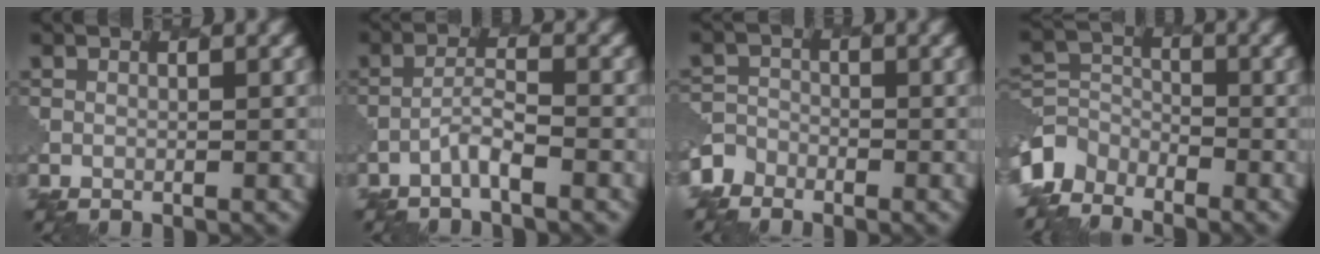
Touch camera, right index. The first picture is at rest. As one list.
[{"total": 1.8, "force": [-1.3, 0.2, 1.3], "torque": [-0.027, 0.009, -0.028]}, {"total": 2.6, "force": [-2.1, 1.4, -0.3], "torque": [0.009, -0.005, -0.046]}, {"total": 4.8, "force": [-3.9, 2.7, 0.7], "torque": [-0.017, -0.011, -0.087]}]